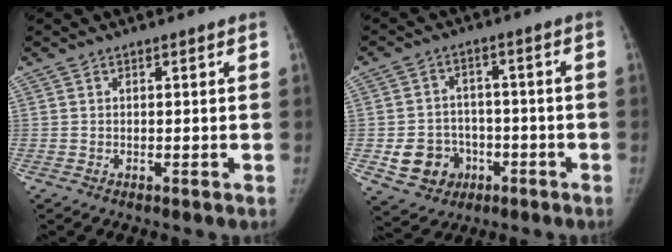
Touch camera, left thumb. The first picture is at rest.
{"total": 9.5, "force": [-3.1, 8.3, 3.3], "torque": [-0.031, 0.024, -0.038]}